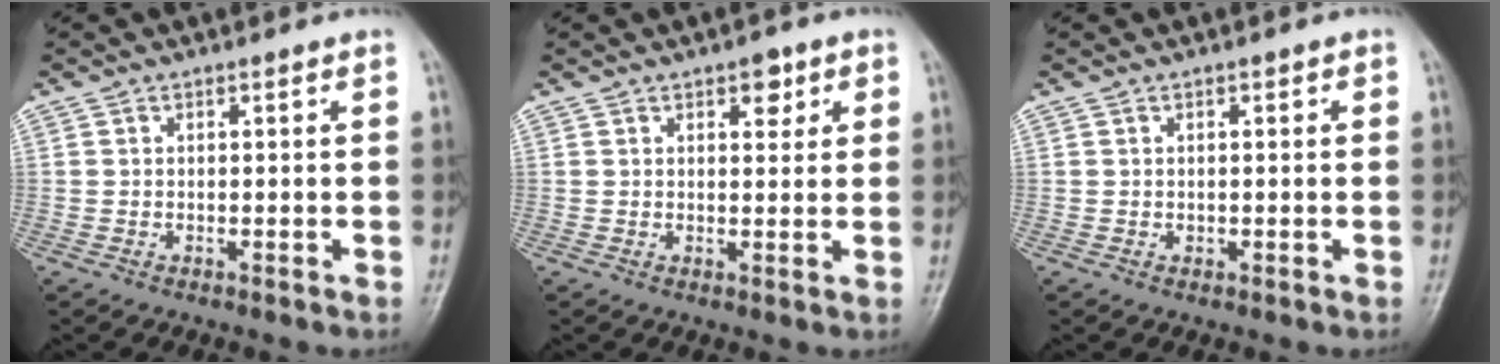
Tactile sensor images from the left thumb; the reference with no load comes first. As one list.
[{"total": 3.4, "force": [1.7, 2.0, 2.2], "torque": [-0.009, -0.006, 0.021]}, {"total": 0.7, "force": [0.1, 0.6, 0.4], "torque": [0.001, 0.000, 0.003]}]